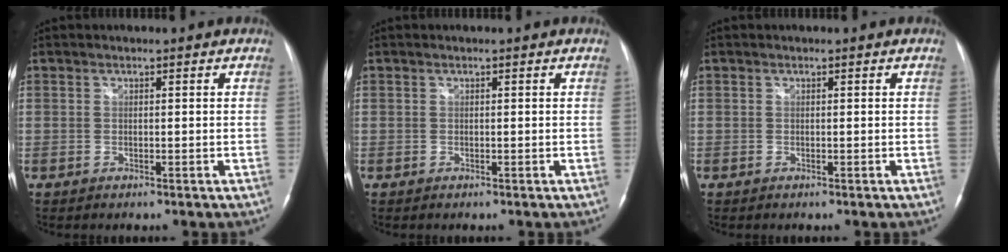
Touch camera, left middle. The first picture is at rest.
{"total": 0.0}
{"total": 0.0}